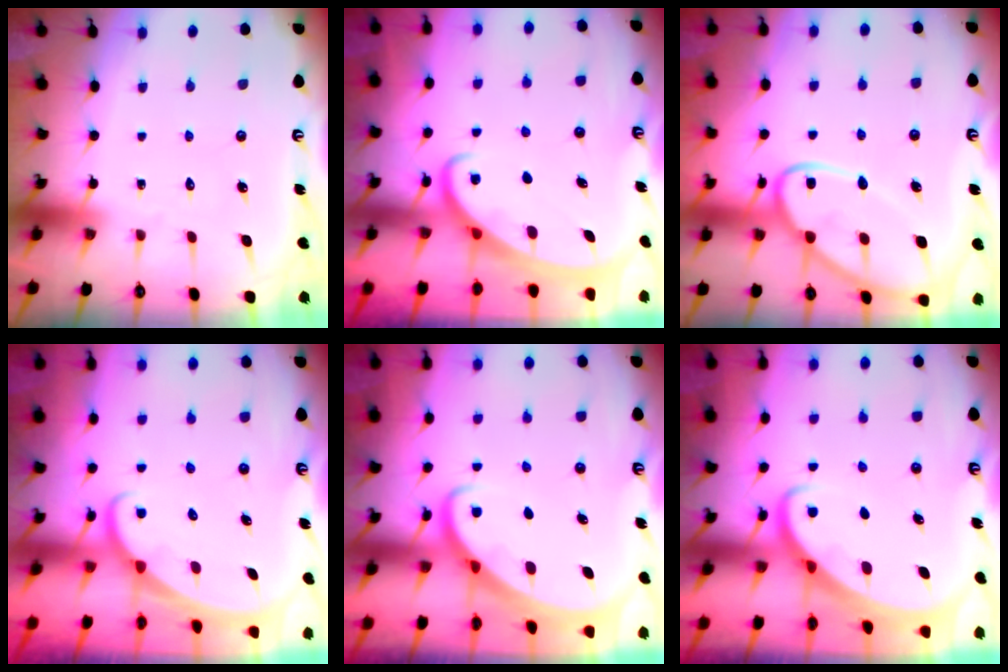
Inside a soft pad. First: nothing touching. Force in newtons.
{"total": 2.4, "press": 2.4, "slide": 0.4}
{"total": 12.9, "press": 12.8, "slide": 1.1}
{"total": 2.0, "press": 2.0, "slide": 0.1}
{"total": 2.6, "press": 2.6, "slide": 0.3}
{"total": 2.6, "press": 2.6, "slide": 0.3}